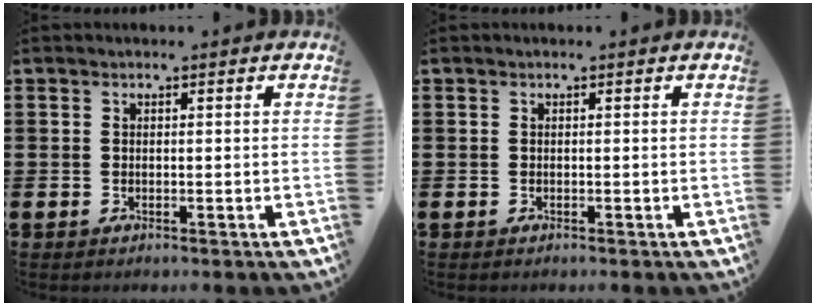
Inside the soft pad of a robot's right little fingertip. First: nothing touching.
{"total": 0.0}